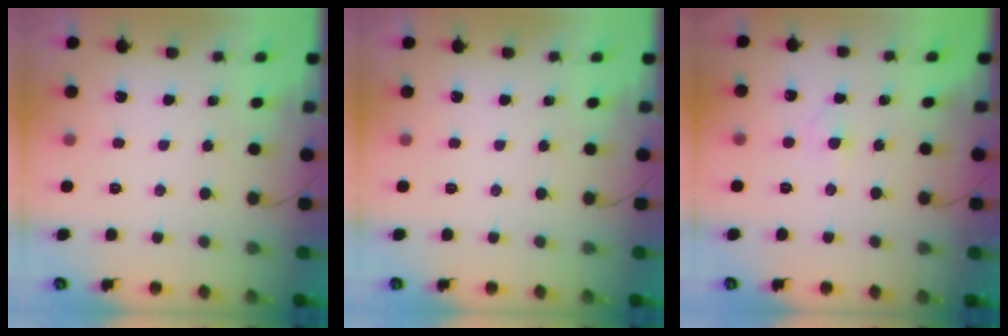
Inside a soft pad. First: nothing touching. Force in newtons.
{"total": 0.0}
{"total": 2.1, "press": 1.9, "slide": 0.9}